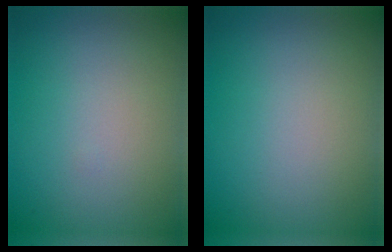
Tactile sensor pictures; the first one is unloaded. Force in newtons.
{"total": 0.0}